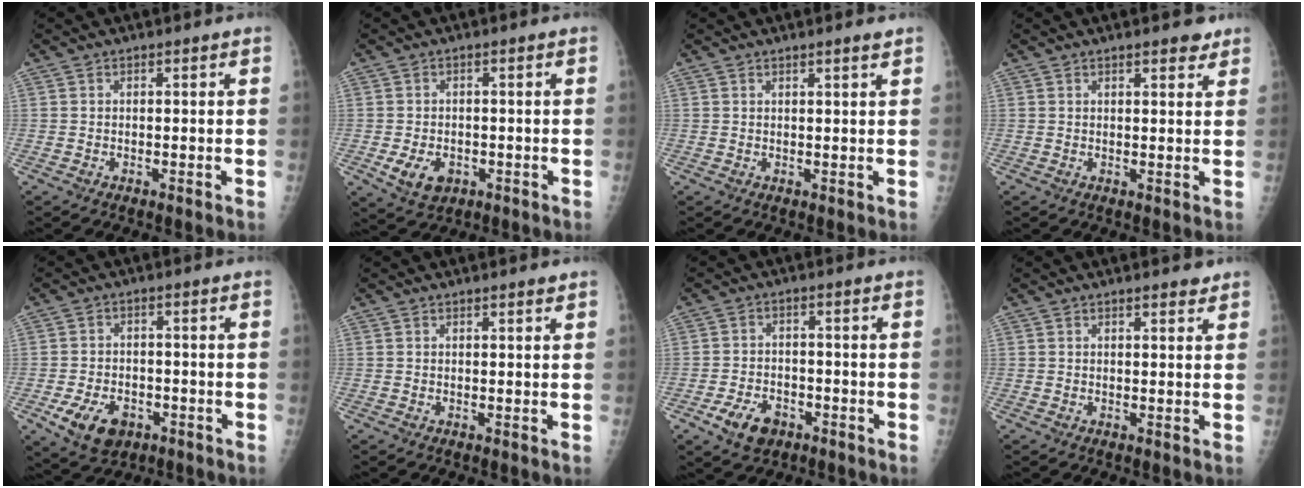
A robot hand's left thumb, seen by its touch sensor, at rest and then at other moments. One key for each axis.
{"total": 5.5, "fx": -1.8, "fy": 3.9, "fz": 3.5, "tx": -0.054, "ty": 0.004, "tz": -0.020}
{"total": 1.8, "fx": 1.3, "fy": -0.1, "fz": 1.2, "tx": -0.016, "ty": -0.007, "tz": 0.020}
{"total": 3.4, "fx": 2.4, "fy": 1.0, "fz": 2.1, "tx": -0.016, "ty": -0.011, "tz": 0.029}
{"total": 8.5, "fx": -3.8, "fy": 5.7, "fz": 5.0, "tx": -0.081, "ty": 0.018, "tz": -0.053}
{"total": 1.0, "fx": 0.8, "fy": 0.0, "fz": 0.7, "tx": -0.007, "ty": -0.003, "tz": 0.011}
{"total": 6.5, "fx": -3.5, "fy": 4.2, "fz": 3.4, "tx": -0.051, "ty": 0.021, "tz": -0.056}
{"total": 2.3, "fx": 1.8, "fy": 0.6, "fz": 1.3, "tx": -0.013, "ty": -0.007, "tz": 0.022}